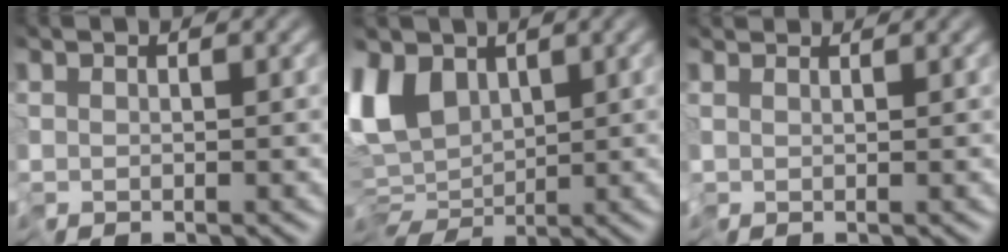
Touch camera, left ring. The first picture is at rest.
{"total": 6.6, "force": [0.2, 4.3, 5.0], "torque": [-0.098, -0.007, -0.007]}
{"total": 1.7, "force": [1.6, 0.3, 0.5], "torque": [-0.019, 0.009, 0.023]}